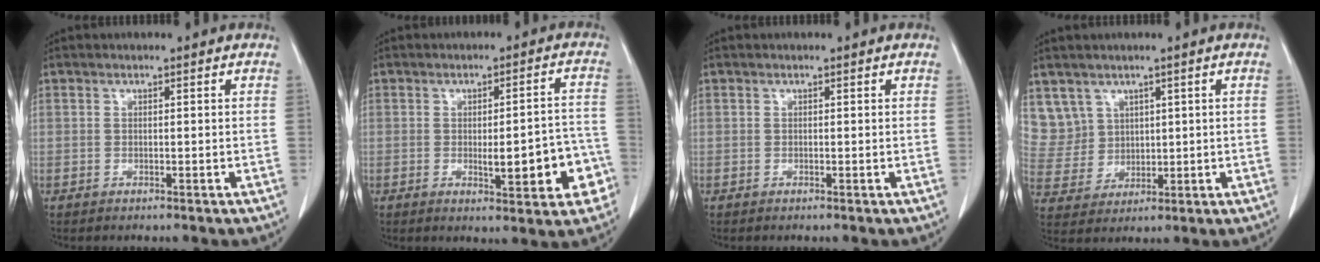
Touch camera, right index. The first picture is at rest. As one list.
[{"total": 9.6, "force": [-2.8, 2.4, 8.9], "torque": [-0.105, 0.015, -0.028]}, {"total": 0.0}, {"total": 7.7, "force": [4.4, 6.3, 0.0], "torque": [-0.008, 0.017, 0.106]}]